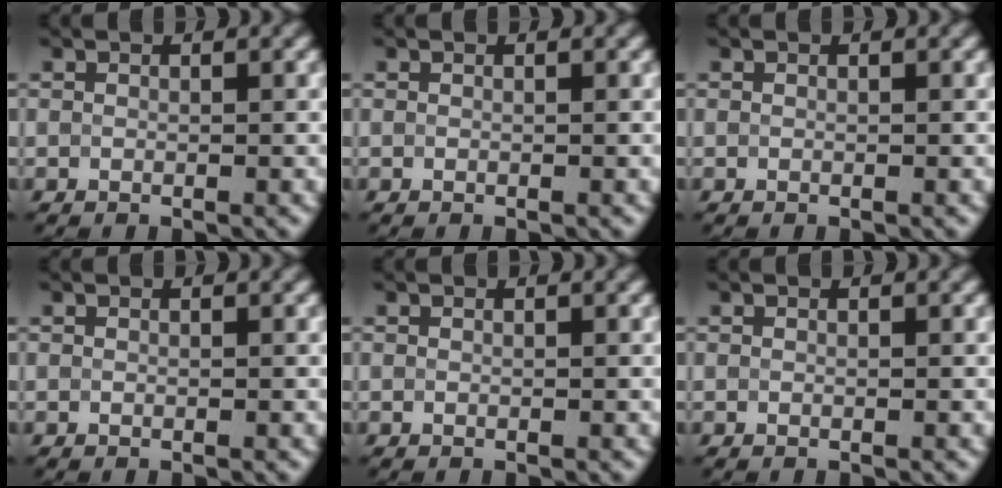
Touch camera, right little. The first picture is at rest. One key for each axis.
{"total": 0.0}
{"total": 0.0}
{"total": 0.0}
{"total": 0.0}
{"total": 0.0}